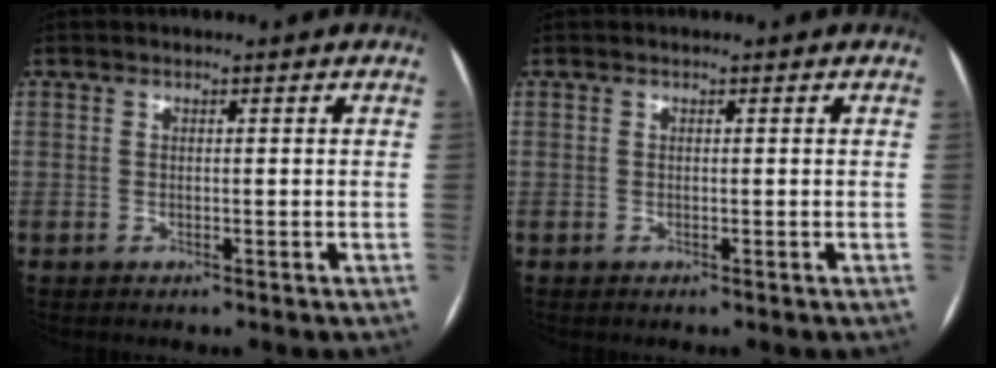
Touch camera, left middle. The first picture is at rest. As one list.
[{"total": 0.0}]